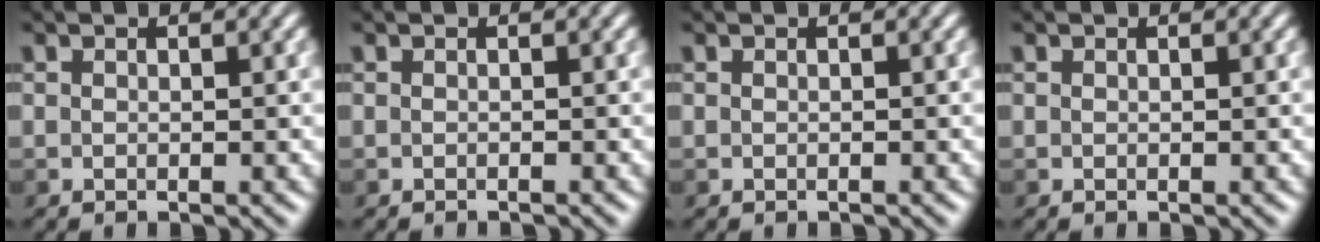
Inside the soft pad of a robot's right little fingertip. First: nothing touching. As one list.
[{"total": 0.7, "force": [-0.7, -0.1, 0.1], "torque": [0.001, -0.004, -0.009]}, {"total": 0.0}, {"total": 0.0}]